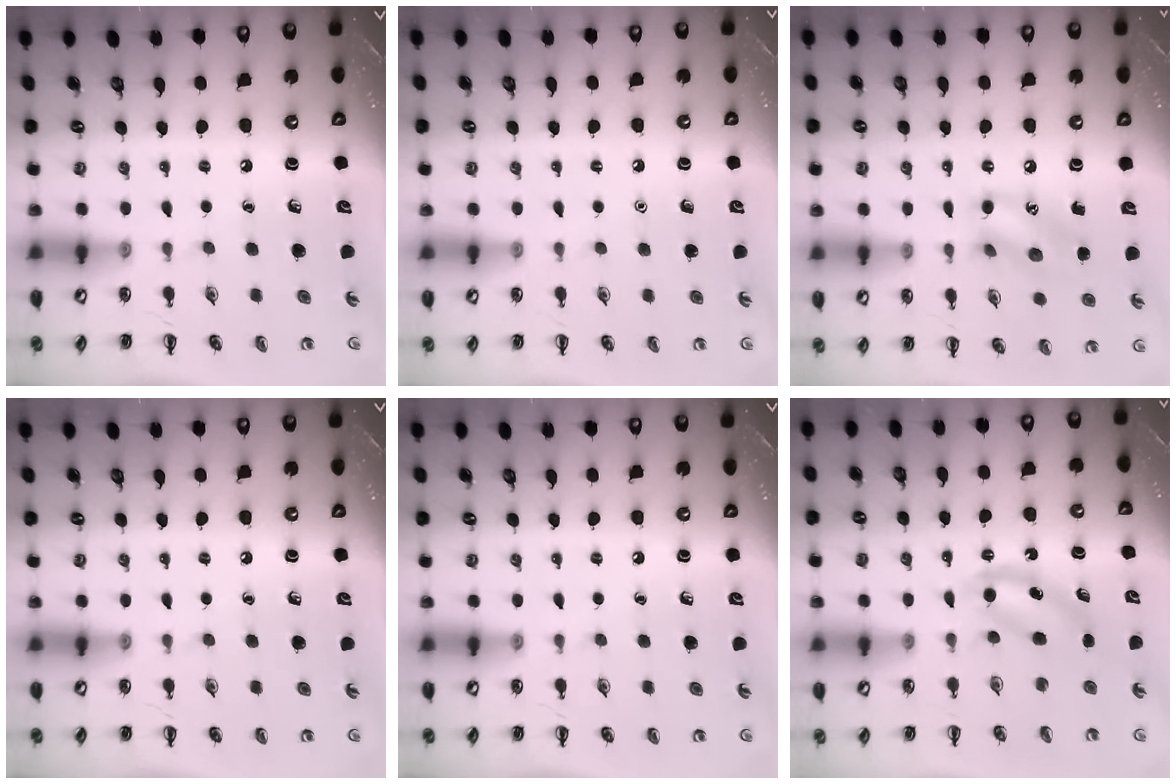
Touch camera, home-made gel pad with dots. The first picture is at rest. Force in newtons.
{"total": 1.6, "press": 1.6, "slide": 0.1}
{"total": 10.7, "press": 10.7, "slide": 0.3}
{"total": 0.0}
{"total": 0.0}
{"total": 5.6, "press": 5.5, "slide": 0.8}